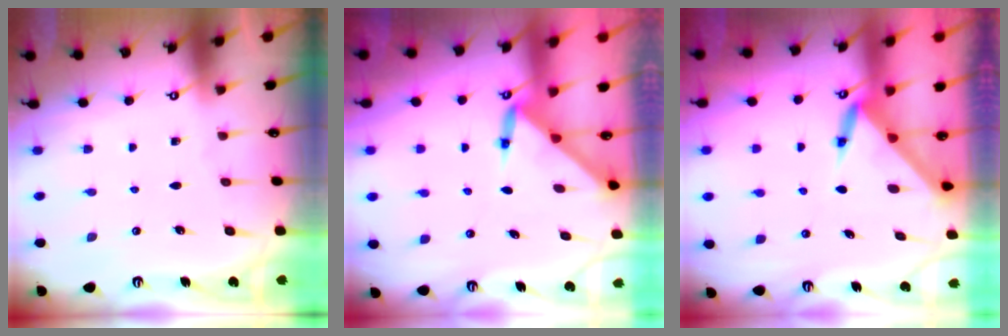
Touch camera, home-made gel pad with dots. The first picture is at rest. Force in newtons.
{"total": 3.0, "press": 3.0, "slide": 0.3}
{"total": 3.2, "press": 3.2, "slide": 0.1}